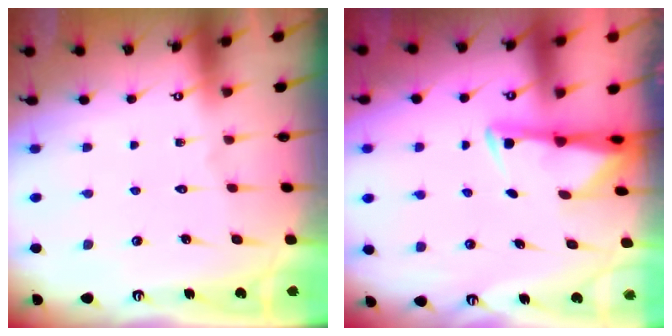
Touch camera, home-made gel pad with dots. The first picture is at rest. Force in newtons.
{"total": 2.9, "press": 2.9, "slide": 0.6}